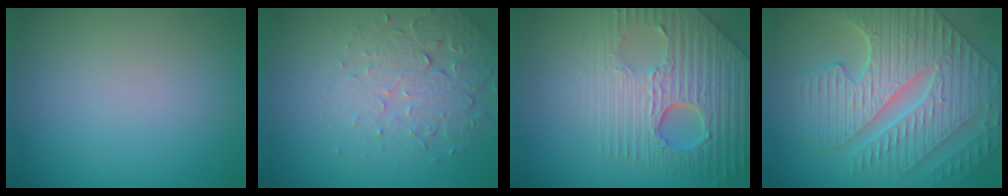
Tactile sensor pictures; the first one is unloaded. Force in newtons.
{"total": 5.1, "press": 3.5, "slide": 3.7}
{"total": 7.2, "press": 5.7, "slide": 4.5}
{"total": 8.2, "press": 6.9, "slide": 4.5}